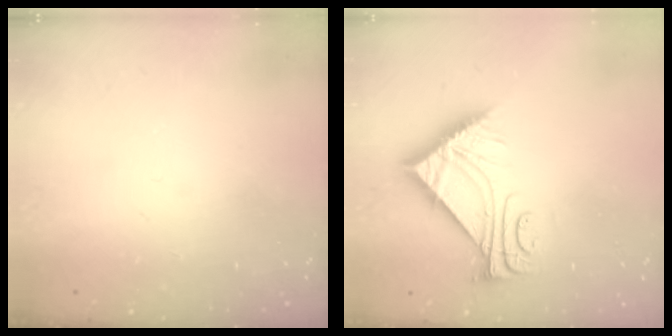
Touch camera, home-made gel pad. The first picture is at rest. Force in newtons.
{"total": 9.4, "press": 9.4, "slide": 0.2}